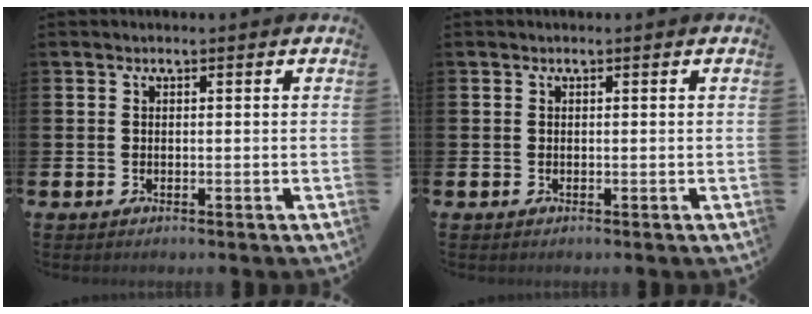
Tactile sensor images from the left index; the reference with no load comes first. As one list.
[{"total": 0.0}]